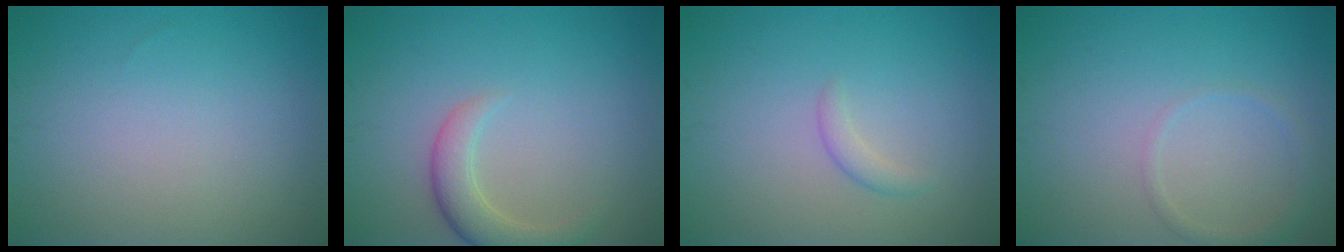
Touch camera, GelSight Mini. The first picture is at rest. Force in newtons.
{"total": 3.2, "press": 3.2, "slide": 0.3}
{"total": 1.1, "press": 1.1, "slide": 0.0}
{"total": 1.4, "press": 1.4, "slide": 0.1}